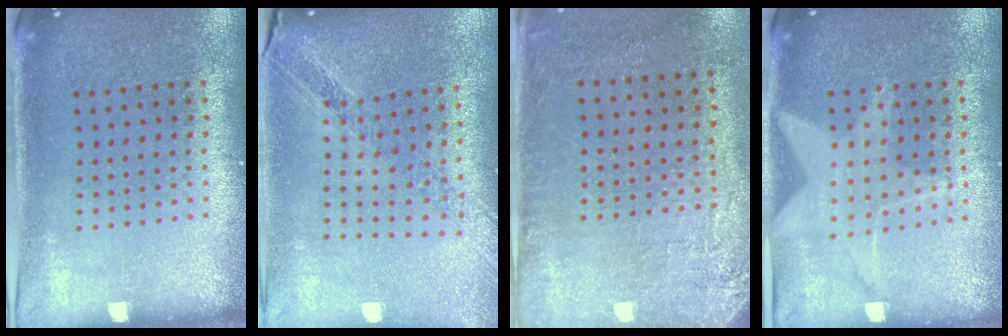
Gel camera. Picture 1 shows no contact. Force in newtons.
{"total": 1.1, "press": 1.1, "slide": 0.1}
{"total": 2.7, "press": 2.2, "slide": 1.5}
{"total": 1.4, "press": 1.4, "slide": 0.2}